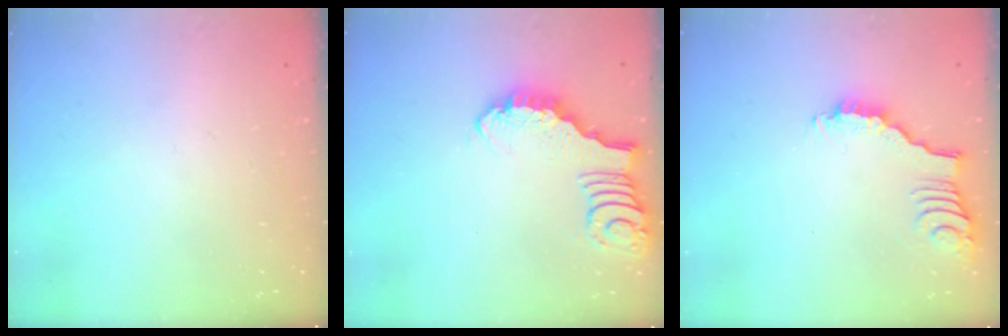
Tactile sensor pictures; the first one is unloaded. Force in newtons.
{"total": 2.7, "press": 2.7, "slide": 0.2}
{"total": 3.0, "press": 3.0, "slide": 0.4}